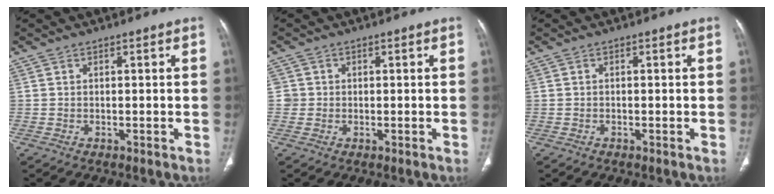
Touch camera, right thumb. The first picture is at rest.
{"total": 2.1, "force": [0.0, 2.1, 0.1], "torque": [0.012, 0.007, 0.001]}
{"total": 0.0}